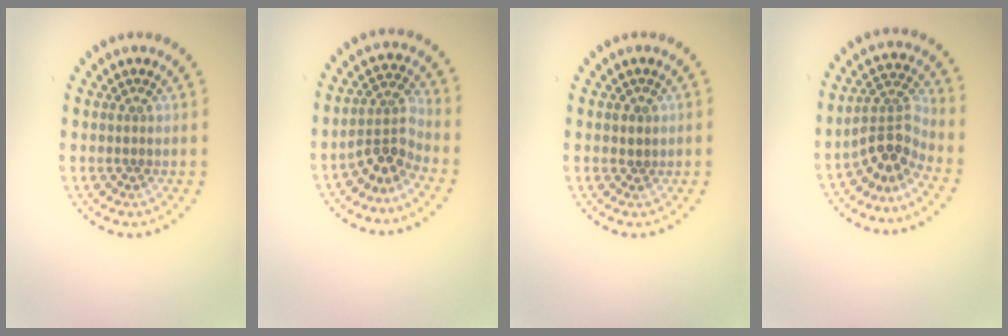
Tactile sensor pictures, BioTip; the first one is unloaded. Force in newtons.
{"total": 3.3, "press": 2.3, "slide": 2.3}
{"total": 0.8, "press": 0.5, "slide": 0.6}
{"total": 3.7, "press": 2.6, "slide": 2.6}